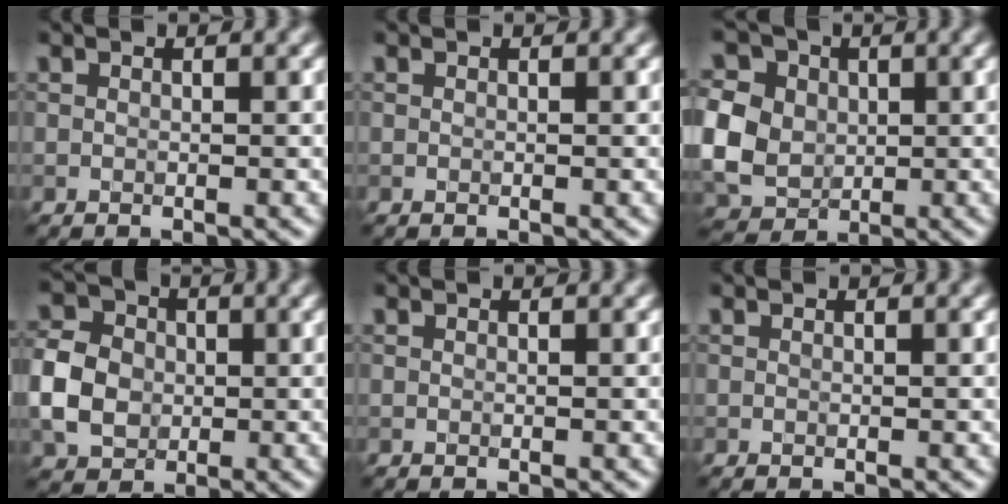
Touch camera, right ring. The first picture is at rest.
{"total": 0.0}
{"total": 8.7, "force": [0.9, 7.4, 4.6], "torque": [-0.111, 0.020, 0.001]}
{"total": 5.7, "force": [-0.6, 4.8, 3.1], "torque": [-0.069, 0.006, -0.022]}
{"total": 0.0}
{"total": 0.0}